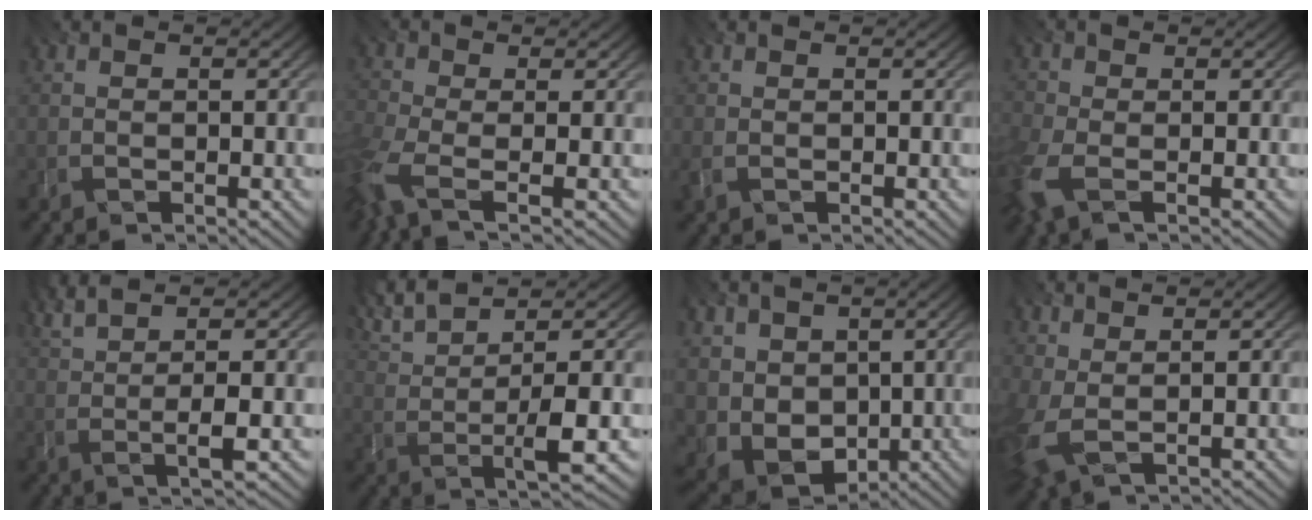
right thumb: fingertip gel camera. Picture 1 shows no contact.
{"total": 5.8, "force": [-2.9, 2.2, 4.6], "torque": [-0.114, -0.011, -0.073]}
{"total": 0.7, "force": [0.2, 0.2, 0.6], "torque": [-0.014, 0.006, 0.006]}
{"total": 4.9, "force": [-2.0, 2.8, 3.5], "torque": [-0.100, -0.011, -0.051]}
{"total": 6.3, "force": [2.5, 0.9, 5.7], "torque": [-0.104, 0.017, 0.039]}
{"total": 7.1, "force": [3.2, 1.5, 6.2], "torque": [-0.116, 0.009, 0.062]}
{"total": 7.8, "force": [1.3, 6.4, 4.2], "torque": [-0.121, -0.005, 0.023]}
{"total": 4.7, "force": [1.1, 2.2, 4.0], "torque": [-0.113, 0.005, 0.020]}